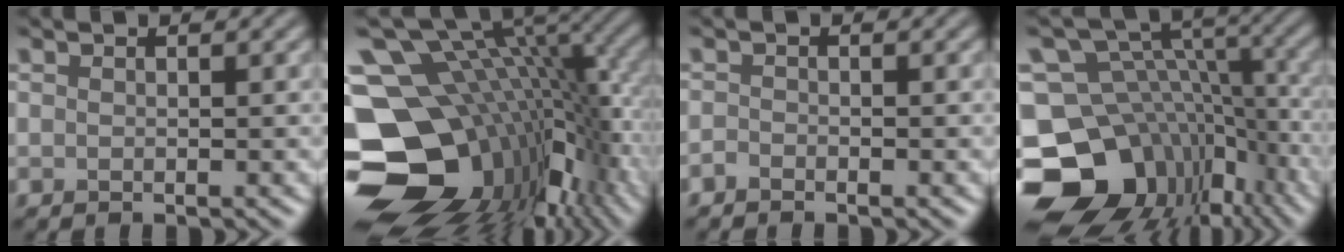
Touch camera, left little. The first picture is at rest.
{"total": 19.2, "force": [-3.1, 13.3, 13.5], "torque": [-0.252, -0.022, -0.020]}
{"total": 0.7, "force": [-0.6, 0.2, 0.2], "torque": [-0.002, -0.003, -0.014]}
{"total": 16.3, "force": [-7.4, 12.1, 8.1], "torque": [-0.161, 0.004, -0.092]}